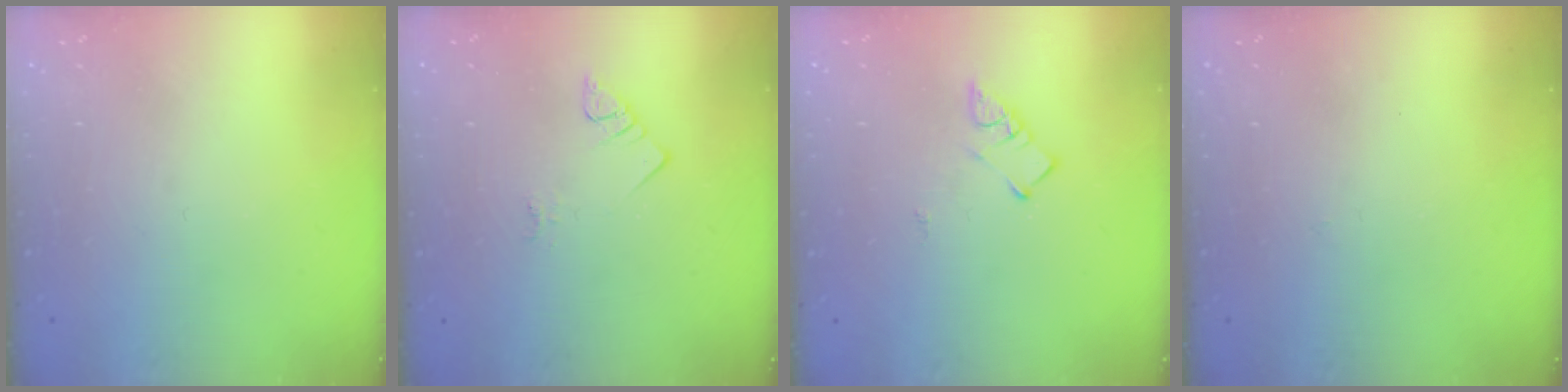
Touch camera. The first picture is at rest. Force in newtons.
{"total": 2.3, "press": 2.3, "slide": 0.4}
{"total": 3.6, "press": 3.5, "slide": 0.4}
{"total": 2.8, "press": 2.8, "slide": 0.4}